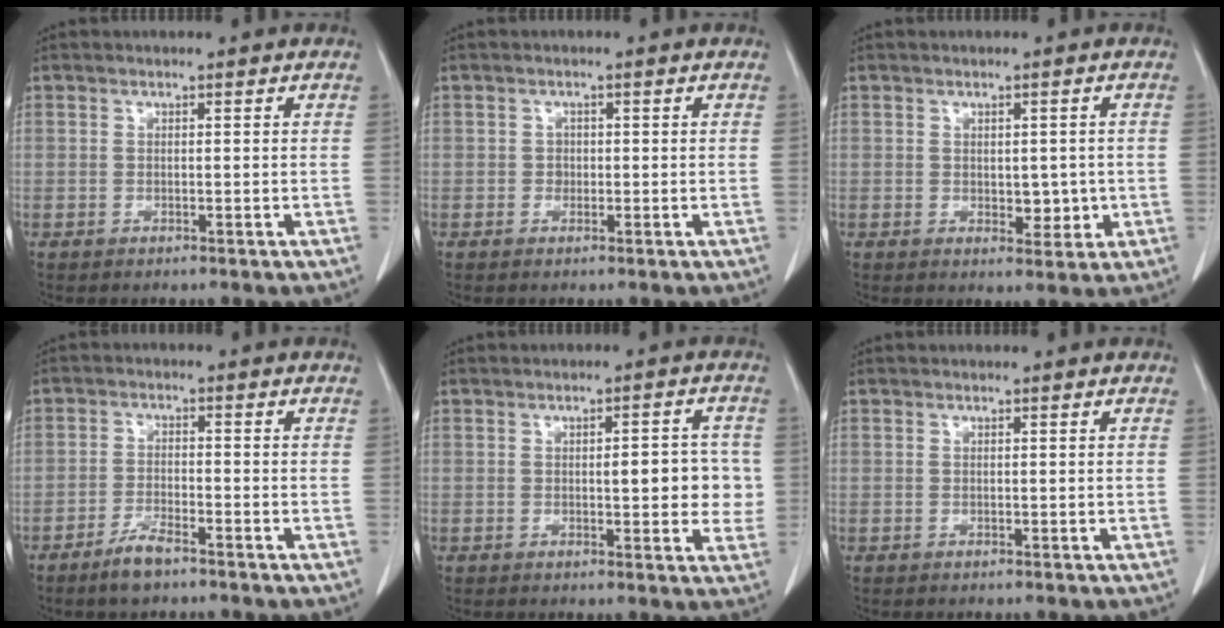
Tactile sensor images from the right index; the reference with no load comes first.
{"total": 1.1, "force": [-0.1, 1.0, 0.3], "torque": [0.000, 0.004, -0.002]}
{"total": 3.7, "force": [-0.3, 2.1, 3.0], "torque": [-0.031, -0.004, 0.004]}
{"total": 3.9, "force": [-3.0, 0.8, 2.4], "torque": [-0.046, 0.000, -0.055]}
{"total": 6.7, "force": [0.1, 2.4, 6.2], "torque": [-0.070, 0.006, 0.000]}
{"total": 0.0}